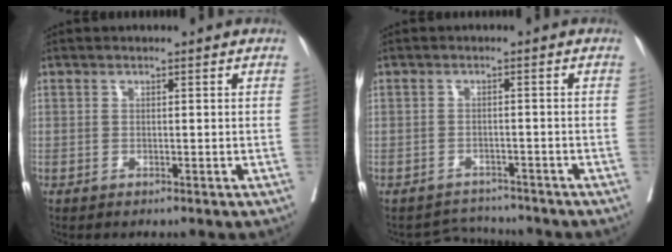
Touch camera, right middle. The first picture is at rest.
{"total": 3.2, "force": [-2.9, 0.2, -1.3], "torque": [0.020, 0.005, -0.044]}